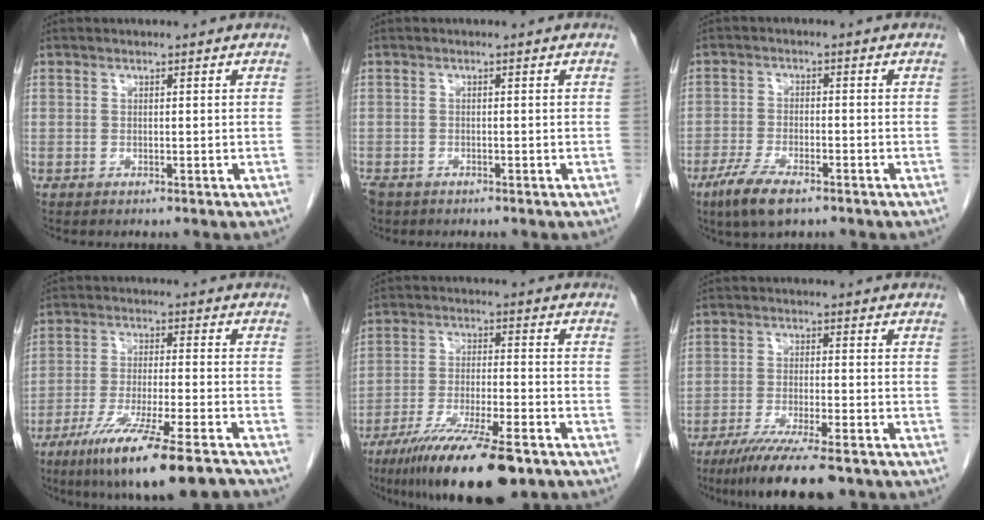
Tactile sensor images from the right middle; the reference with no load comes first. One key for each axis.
{"total": 3.8, "fx": -2.8, "fy": 2.3, "fz": 1.3, "tx": -0.030, "ty": -0.005, "tz": -0.046}
{"total": 6.7, "fx": -4.5, "fy": 1.8, "fz": 4.7, "tx": -0.099, "ty": -0.014, "tz": -0.079}
{"total": 15.2, "fx": -11.0, "fy": 0.5, "fz": 10.6, "tx": -0.175, "ty": -0.043, "tz": -0.182}
{"total": 15.9, "fx": -11.2, "fy": 2.3, "fz": 11.1, "tx": -0.186, "ty": -0.040, "tz": -0.188}
{"total": 11.3, "fx": -8.5, "fy": 1.0, "fz": 7.4, "tx": -0.116, "ty": -0.026, "tz": -0.133}